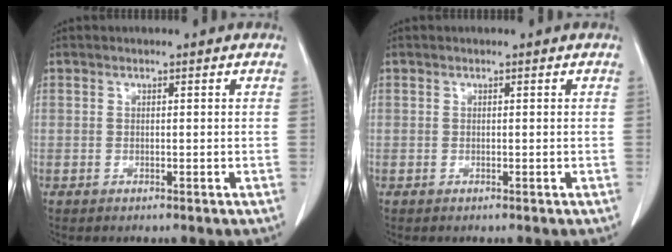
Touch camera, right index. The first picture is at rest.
{"total": 0.0}